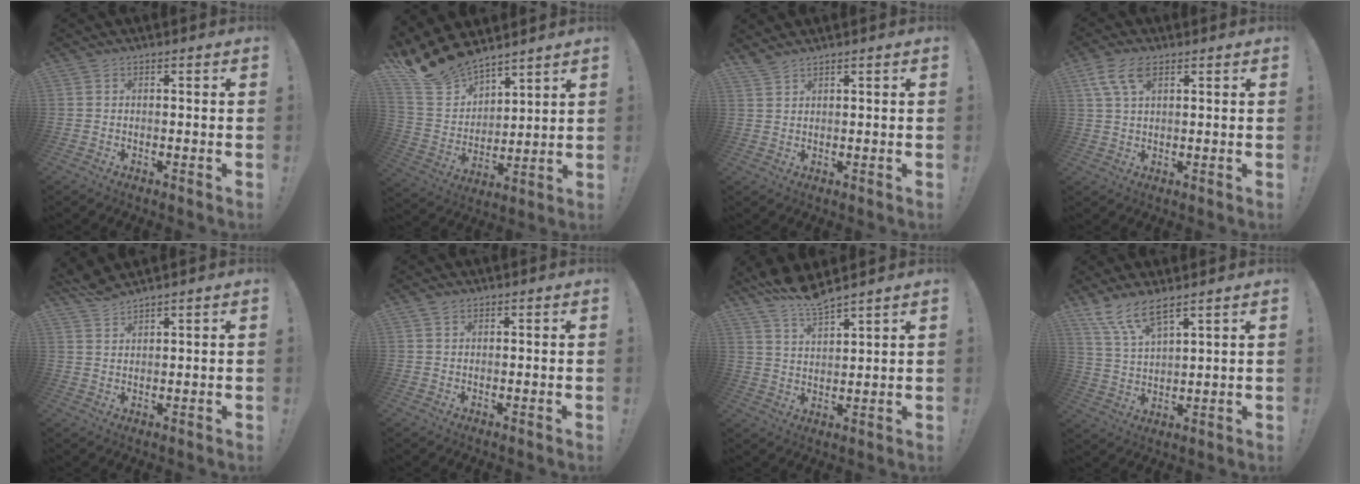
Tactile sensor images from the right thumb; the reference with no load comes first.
{"total": 14.6, "force": [13.1, 5.5, 3.3], "torque": [-0.090, -0.098, 0.248]}
{"total": 2.4, "force": [2.3, 0.1, 0.7], "torque": [-0.016, -0.013, 0.043]}
{"total": 7.3, "force": [3.5, 3.6, 5.3], "torque": [-0.105, -0.004, 0.065]}
{"total": 4.1, "force": [3.9, -0.1, 1.1], "torque": [-0.030, -0.021, 0.073]}
{"total": 1.1, "force": [0.8, 0.6, 0.4], "torque": [-0.003, -0.002, 0.014]}
{"total": 8.2, "force": [7.8, 0.5, 2.7], "torque": [-0.058, -0.052, 0.142]}
{"total": 9.1, "force": [6.9, 2.2, 5.4], "torque": [-0.116, -0.029, 0.133]}